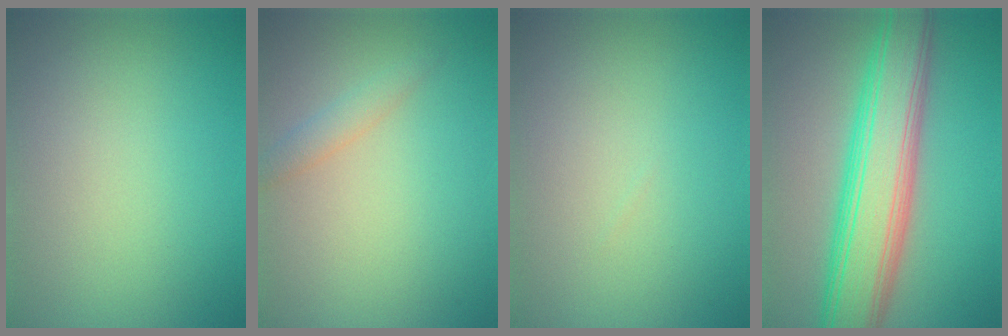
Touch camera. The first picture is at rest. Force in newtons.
{"total": 1.5, "press": 1.5, "slide": 0.0}
{"total": 0.0}
{"total": 9.1, "press": 9.1, "slide": 0.5}